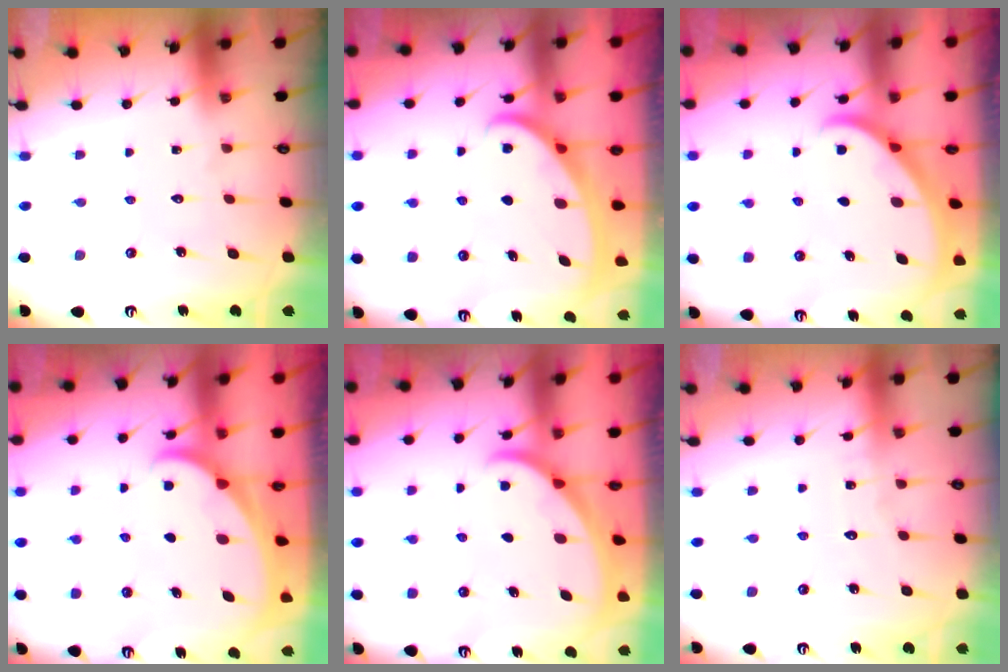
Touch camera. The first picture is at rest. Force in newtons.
{"total": 2.5, "press": 2.5, "slide": 0.3}
{"total": 2.7, "press": 2.7, "slide": 0.2}
{"total": 2.3, "press": 2.3, "slide": 0.2}
{"total": 2.3, "press": 2.3, "slide": 0.1}
{"total": 2.5, "press": 2.5, "slide": 0.2}